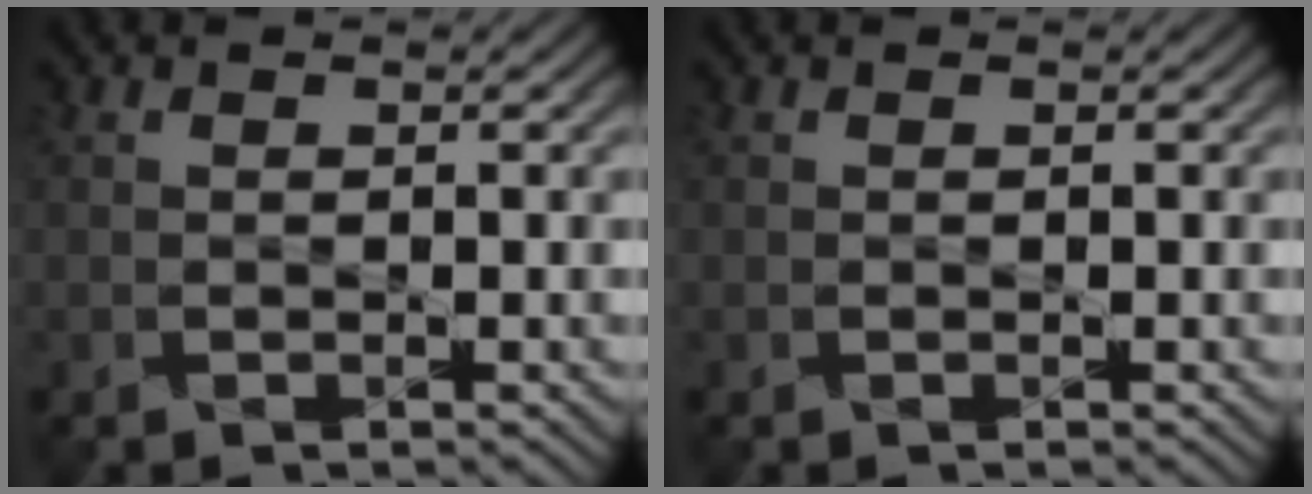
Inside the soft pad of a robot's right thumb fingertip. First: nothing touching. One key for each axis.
{"total": 0.0}